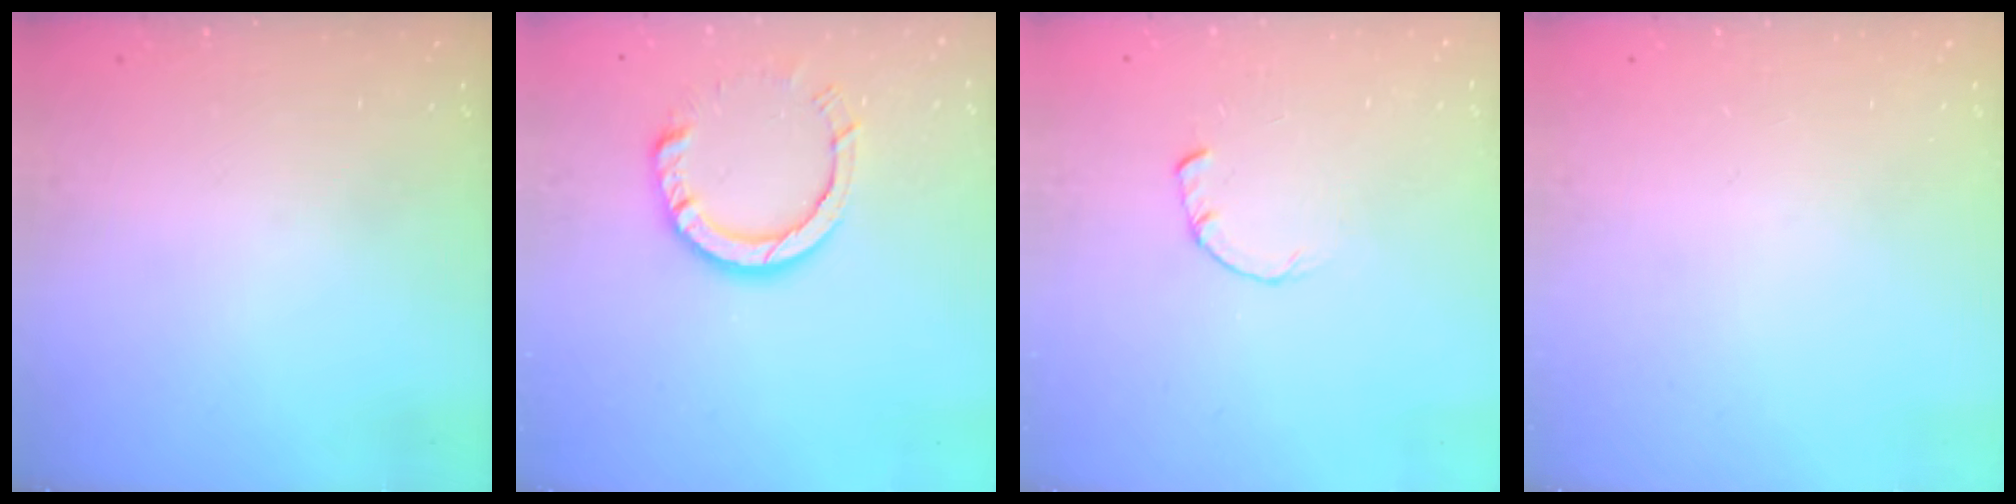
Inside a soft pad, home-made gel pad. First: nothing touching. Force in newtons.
{"total": 9.1, "press": 9.1, "slide": 0.7}
{"total": 0.8, "press": 0.8, "slide": 0.2}
{"total": 0.0}